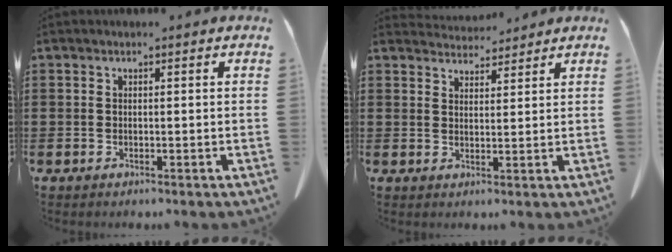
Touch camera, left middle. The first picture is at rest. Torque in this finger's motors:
{"motor_torque": [-0.38, -0.06, -0.24, -0.07]}